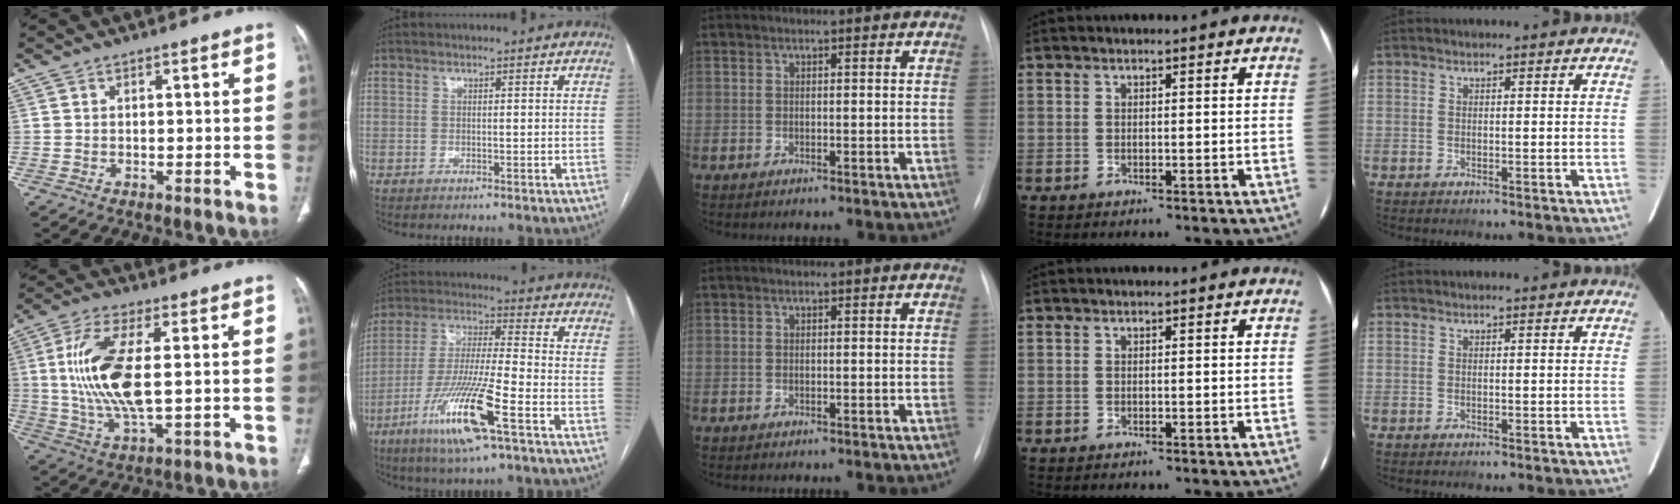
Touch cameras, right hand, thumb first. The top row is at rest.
{"thumb": {"total": 14.4, "force": [1.4, 5.3, 13.4], "torque": [-0.288, -0.007, 0.030]}, "index": {"total": 15.2, "force": [-7.4, 0.8, 13.3], "torque": [-0.272, -0.024, -0.135]}}